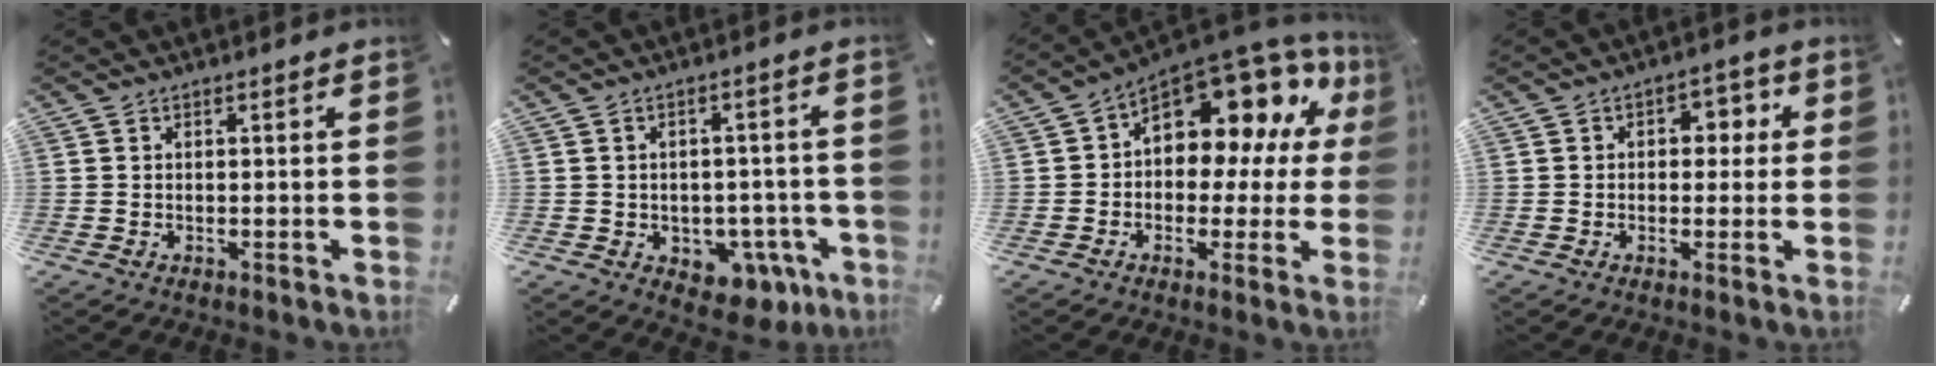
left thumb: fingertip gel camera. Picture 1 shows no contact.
{"total": 6.3, "force": [-1.6, 5.3, 3.1], "torque": [-0.027, 0.004, -0.025]}
{"total": 15.8, "force": [8.1, 9.5, 9.8], "torque": [-0.128, -0.071, 0.136]}
{"total": 4.3, "force": [-0.1, 3.4, 2.6], "torque": [-0.024, 0.003, -0.015]}